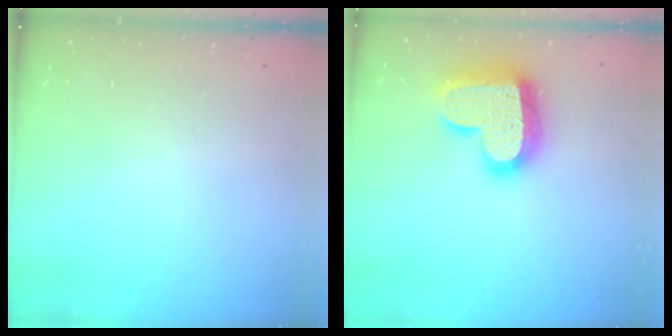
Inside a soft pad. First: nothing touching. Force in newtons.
{"total": 22.1, "press": 22.0, "slide": 1.5}